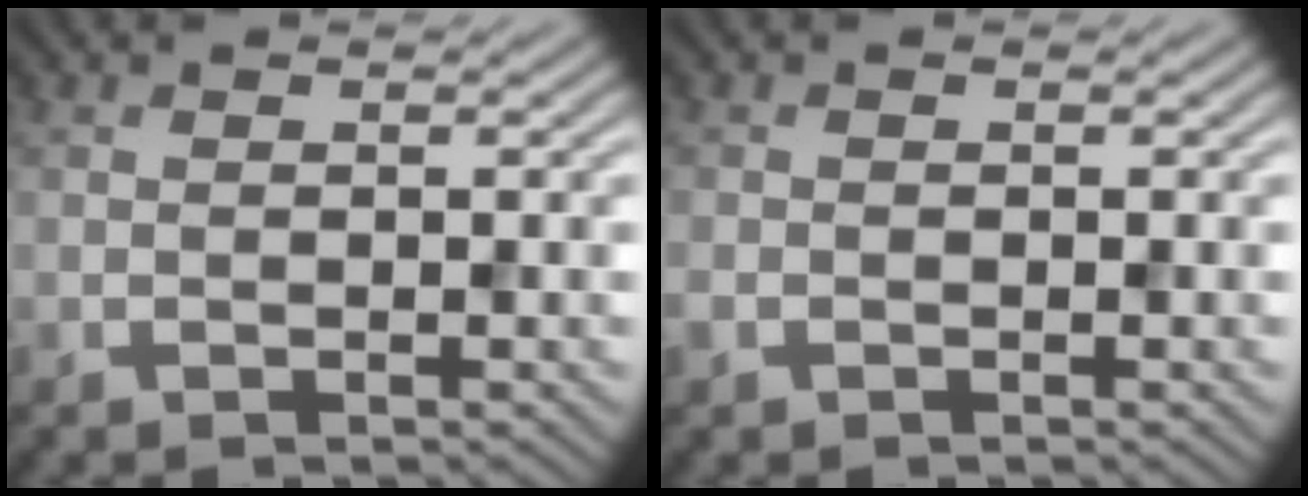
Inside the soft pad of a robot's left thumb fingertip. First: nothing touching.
{"total": 1.0, "force": [-0.6, 0.6, 0.4], "torque": [-0.013, -0.002, -0.013]}